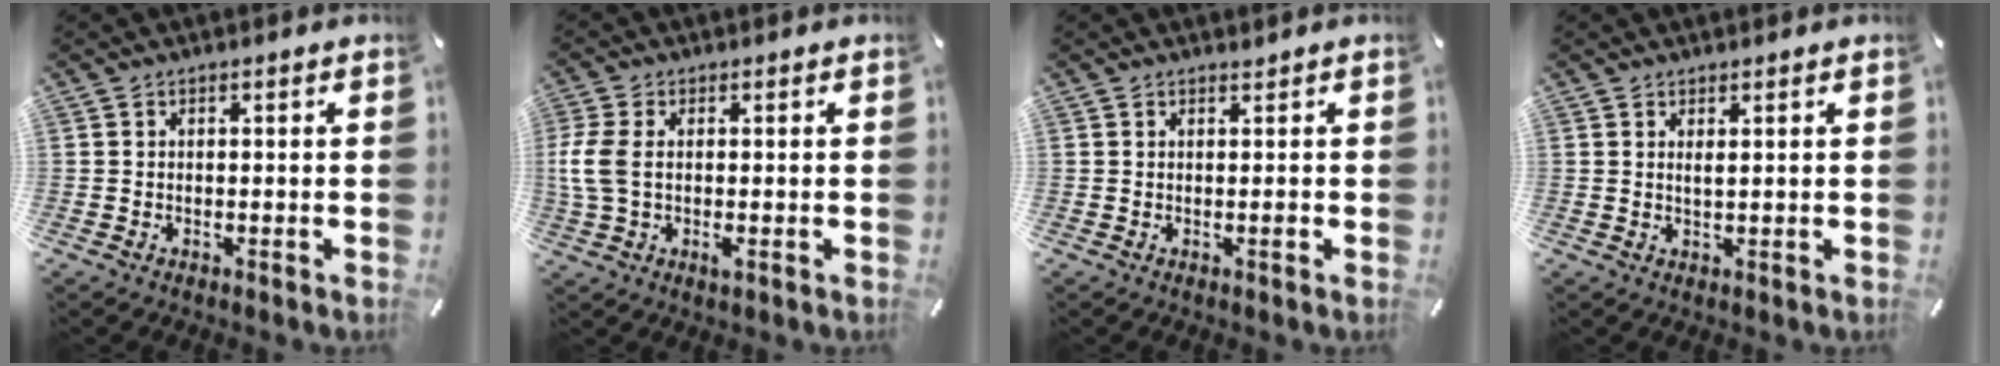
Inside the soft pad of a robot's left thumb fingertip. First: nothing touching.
{"total": 6.8, "force": [-0.1, 3.5, 5.8], "torque": [-0.140, -0.008, -0.007]}
{"total": 0.7, "force": [0.0, 0.1, 0.7], "torque": [-0.006, -0.006, -0.001]}
{"total": 1.3, "force": [0.7, 0.2, 1.1], "torque": [-0.023, -0.001, 0.012]}